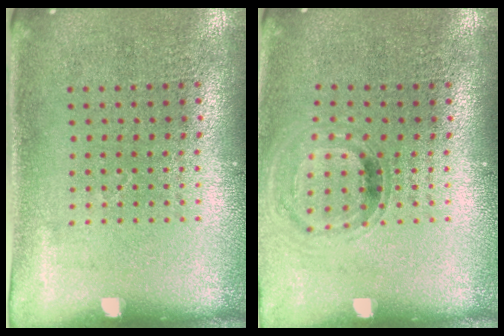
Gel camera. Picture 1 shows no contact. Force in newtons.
{"total": 0.9, "press": 0.9, "slide": 0.1}